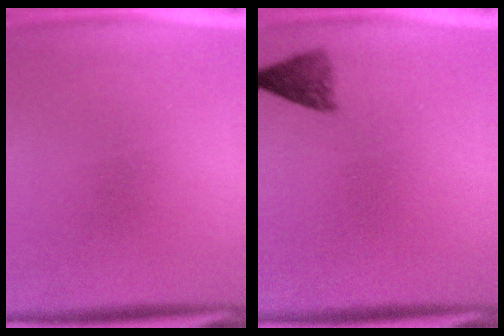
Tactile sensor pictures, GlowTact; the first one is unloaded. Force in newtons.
{"total": 2.8}